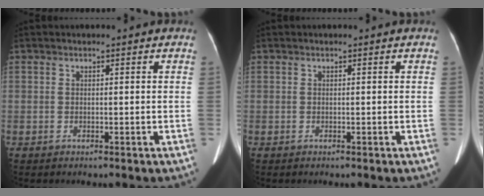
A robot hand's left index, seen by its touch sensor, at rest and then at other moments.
{"total": 0.0}